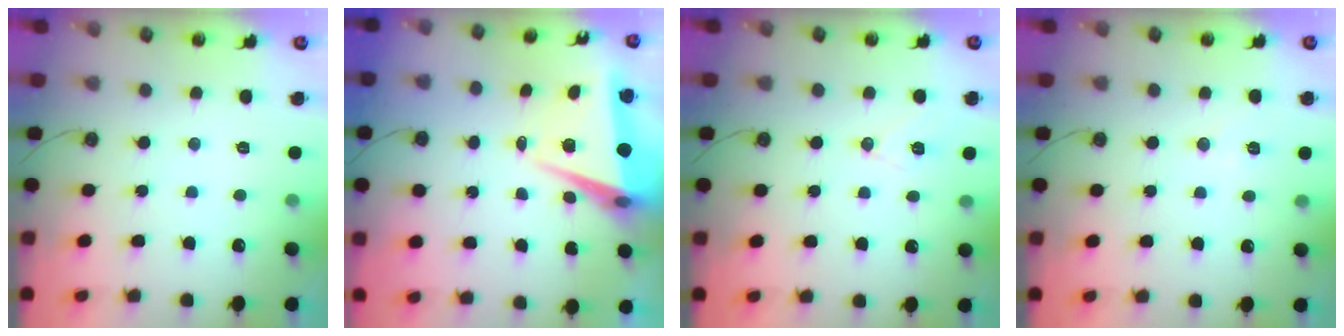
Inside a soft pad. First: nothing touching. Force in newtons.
{"total": 7.4, "press": 6.5, "slide": 3.5}
{"total": 7.8, "press": 6.9, "slide": 3.6}
{"total": 7.3, "press": 5.8, "slide": 4.4}